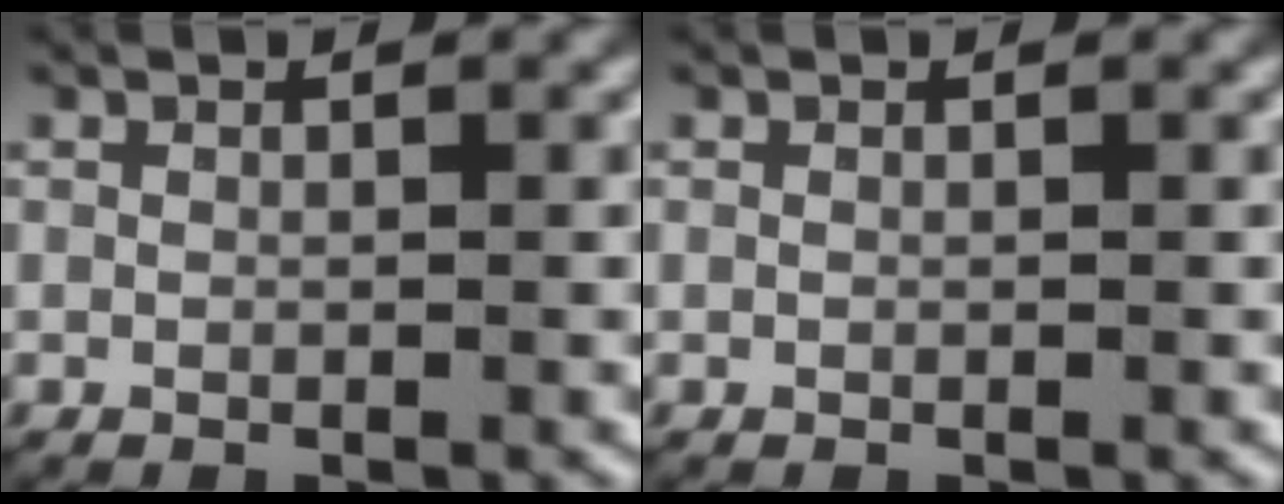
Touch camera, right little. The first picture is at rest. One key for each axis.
{"total": 0.0}